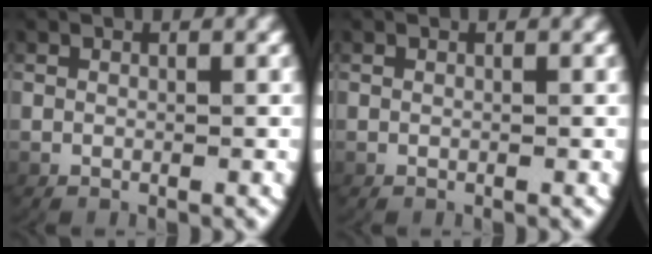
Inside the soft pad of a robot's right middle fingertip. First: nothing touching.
{"total": 0.0}